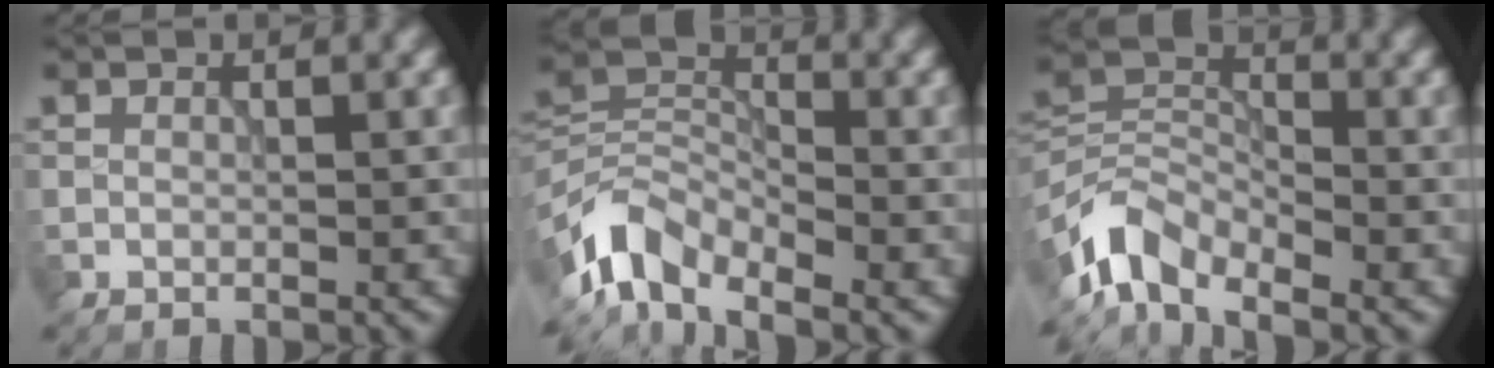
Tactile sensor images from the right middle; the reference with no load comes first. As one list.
[{"total": 6.6, "force": [-4.6, 3.1, 3.5], "torque": [-0.061, 0.000, -0.106]}, {"total": 6.2, "force": [-4.5, 2.9, 3.1], "torque": [-0.055, -0.001, -0.104]}]